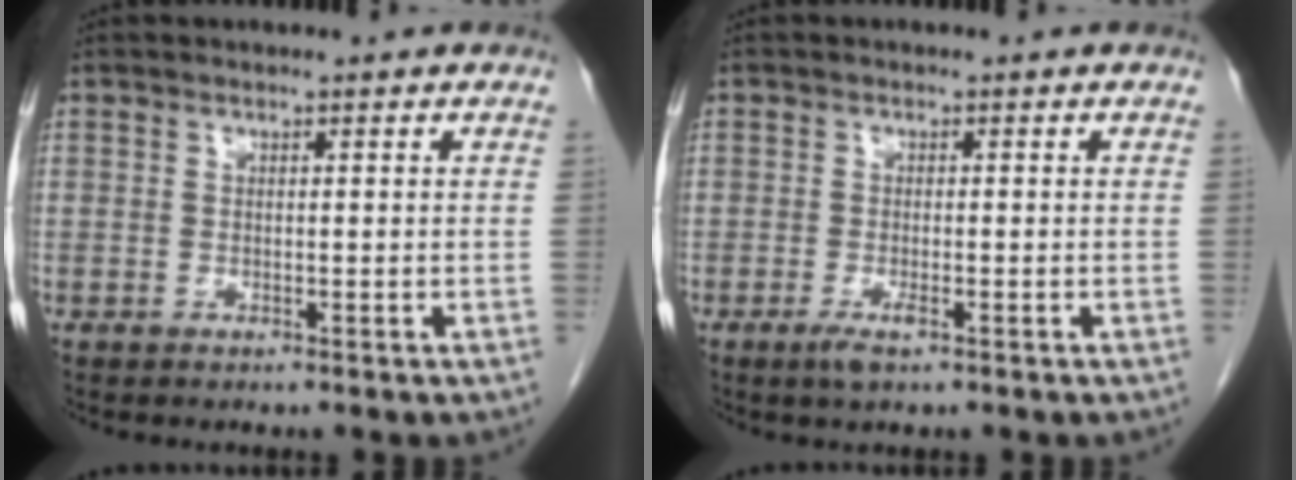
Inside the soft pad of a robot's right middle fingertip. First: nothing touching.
{"total": 2.1, "force": [-1.2, 0.4, 1.7], "torque": [-0.036, -0.003, -0.021]}